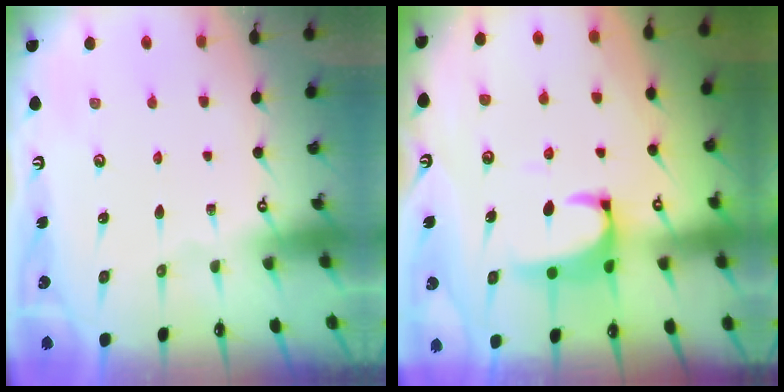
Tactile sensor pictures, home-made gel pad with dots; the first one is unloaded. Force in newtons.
{"total": 2.6, "press": 2.3, "slide": 1.0}